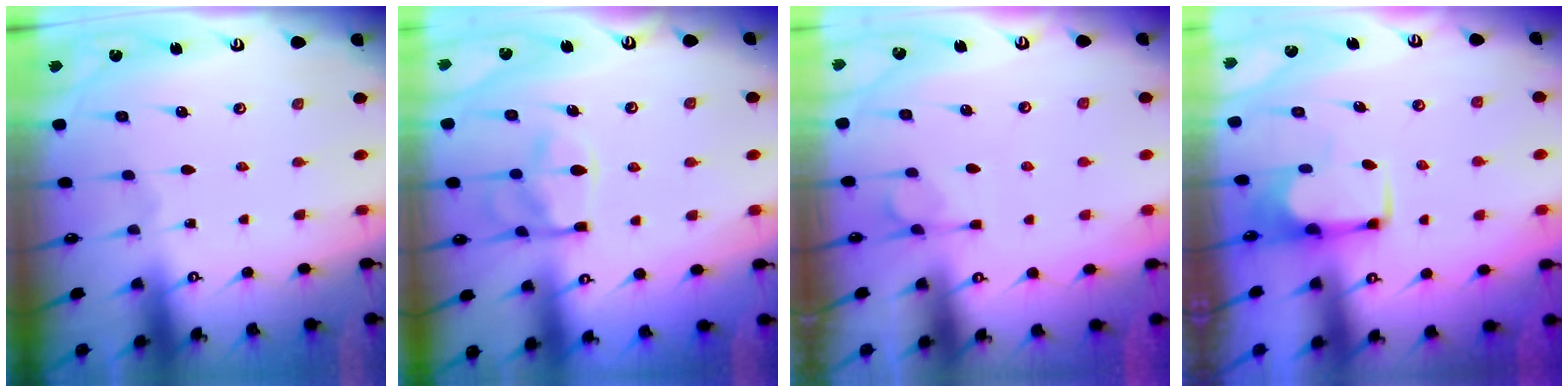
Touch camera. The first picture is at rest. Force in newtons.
{"total": 13.6, "press": 13.5, "slide": 1.5}
{"total": 3.8, "press": 3.6, "slide": 1.4}
{"total": 1.8, "press": 1.7, "slide": 0.7}